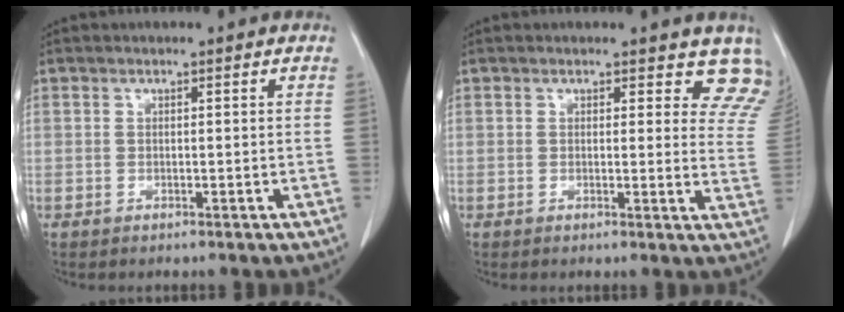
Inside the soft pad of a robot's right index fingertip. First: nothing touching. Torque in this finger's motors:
{"motor_torque": [-0.04, 0.26, 0.13, 0.00]}